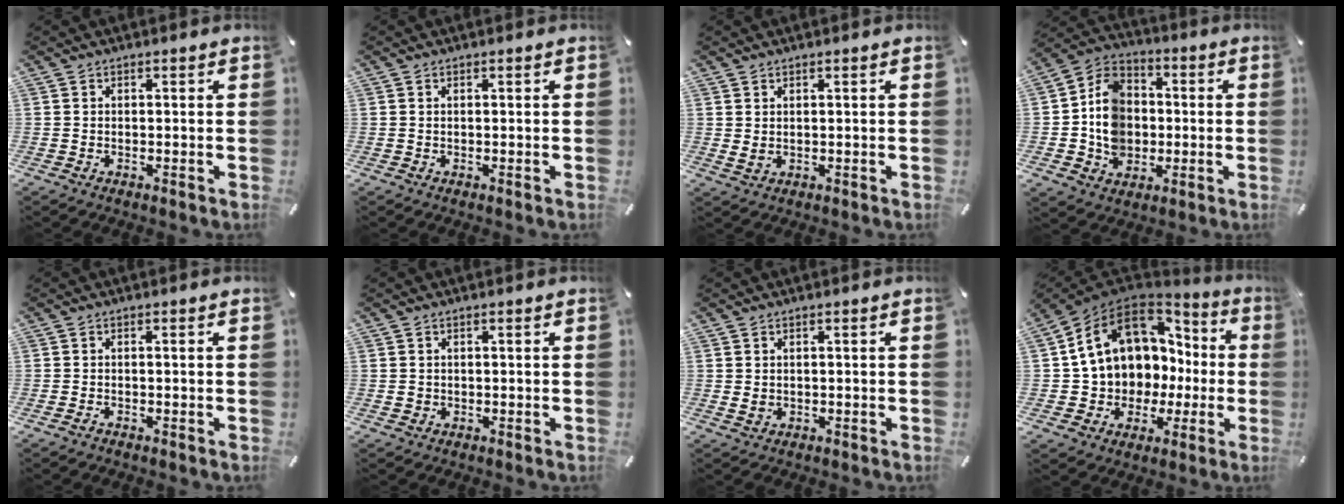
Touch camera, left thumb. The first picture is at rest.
{"total": 0.0}
{"total": 1.4, "force": [0.5, 0.8, 1.1], "torque": [-0.021, 0.000, 0.009]}
{"total": 11.6, "force": [-1.5, 10.1, 5.6], "torque": [-0.128, 0.014, -0.029]}
{"total": 0.9, "force": [-0.6, 0.3, 0.6], "torque": [-0.011, -0.001, -0.012]}
{"total": 1.2, "force": [-0.2, 1.1, 0.4], "torque": [-0.007, 0.005, -0.006]}
{"total": 1.4, "force": [-0.2, 1.2, 0.7], "torque": [-0.014, 0.002, -0.003]}
{"total": 14.1, "force": [4.6, 11.5, 6.7], "torque": [-0.131, -0.030, 0.092]}